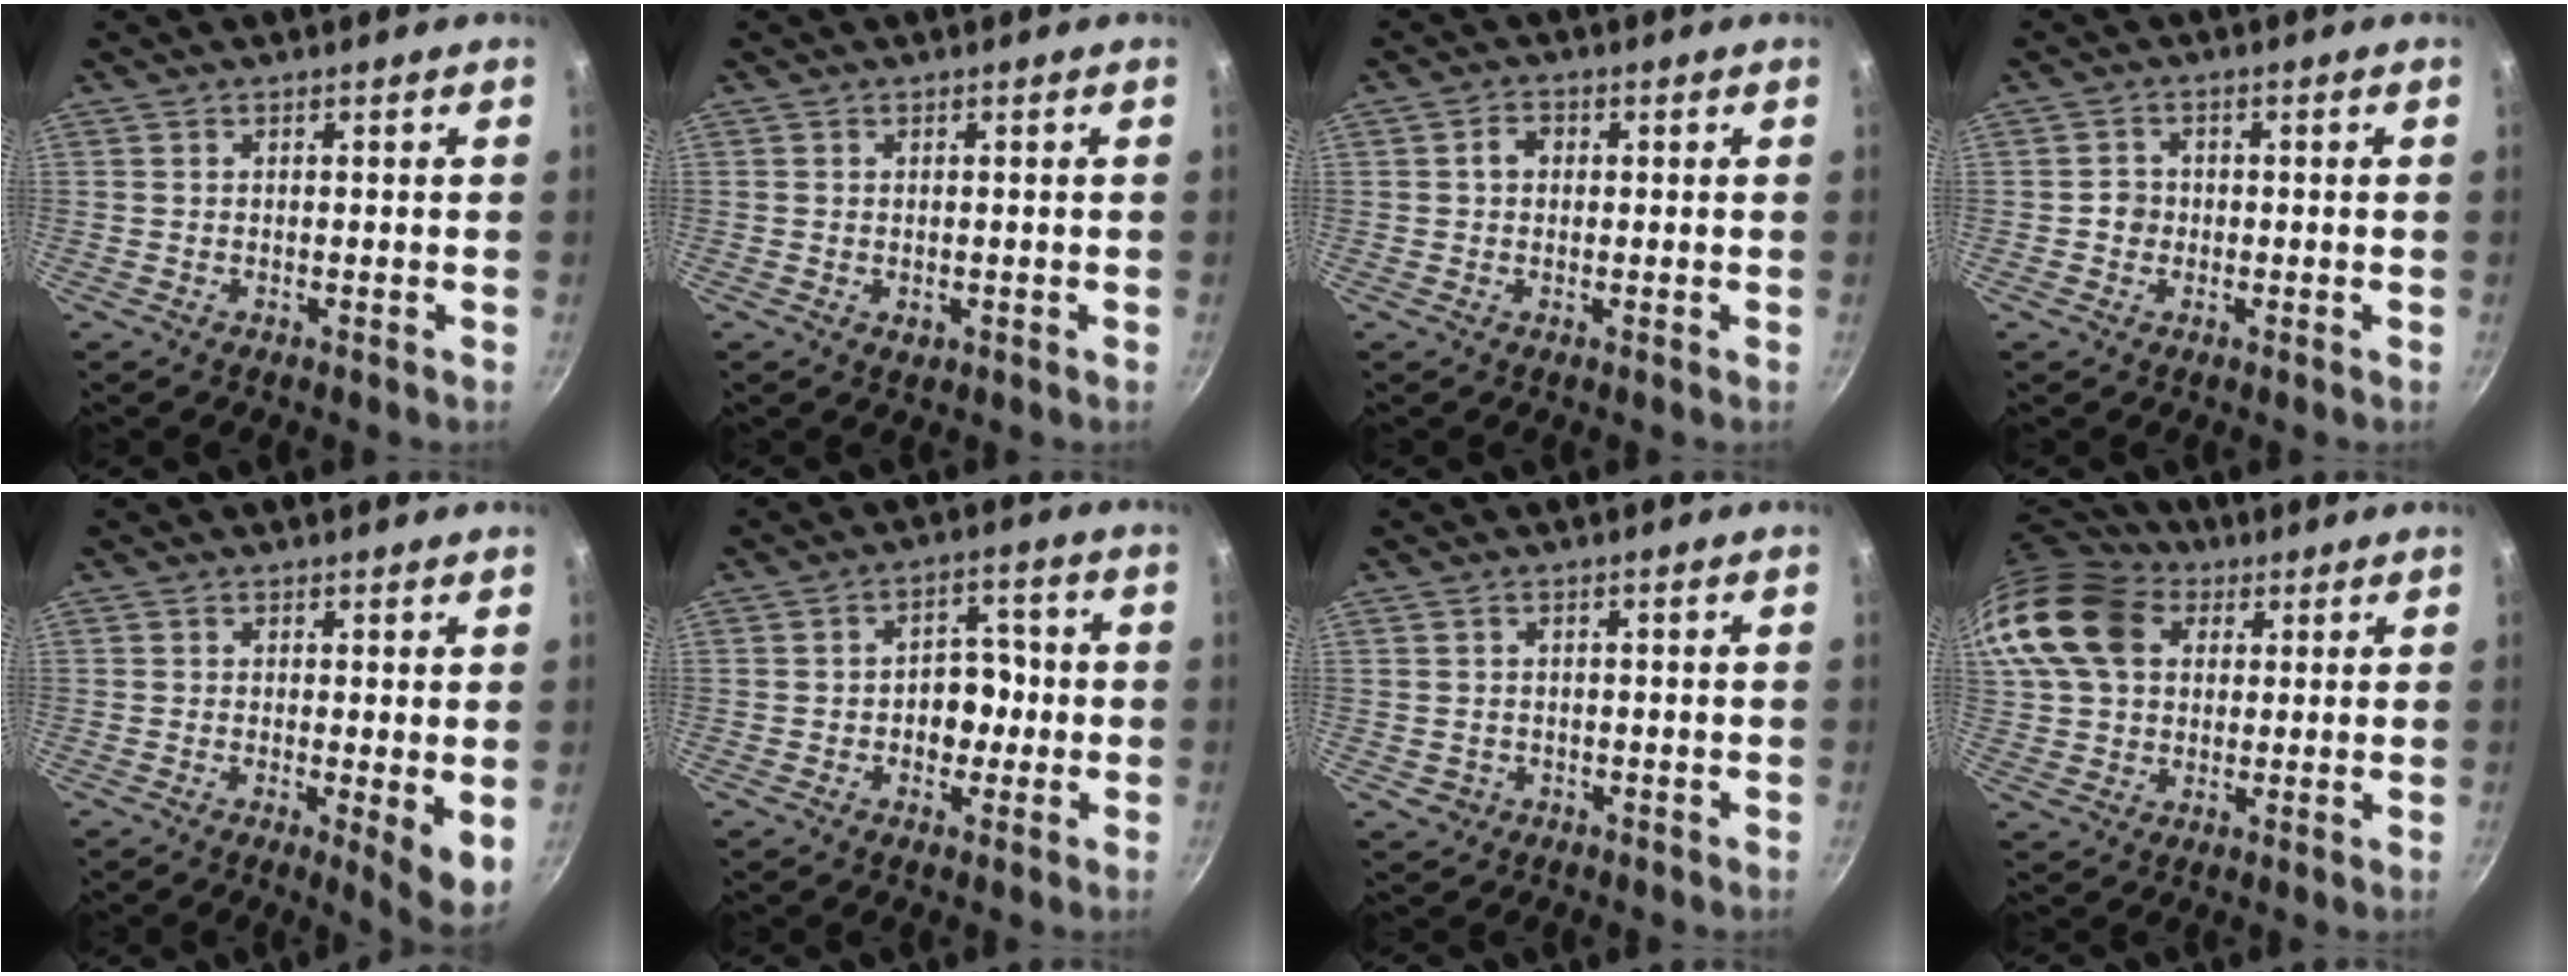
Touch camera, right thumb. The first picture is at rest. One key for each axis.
{"total": 1.2, "fx": -0.1, "fy": 0.9, "fz": 0.7, "tx": -0.009, "ty": -0.002, "tz": -0.002}
{"total": 2.7, "fx": 0.3, "fy": 2.2, "fz": 1.6, "tx": -0.014, "ty": 0.007, "tz": 0.002}
{"total": 2.8, "fx": -0.6, "fy": 2.6, "fz": 1.0, "tx": 0.002, "ty": 0.009, "tz": -0.014}
{"total": 5.7, "fx": 0.1, "fy": 1.5, "fz": 5.5, "tx": -0.071, "ty": -0.021, "tz": -0.001}
{"total": 6.6, "fx": -0.9, "fy": 5.0, "fz": 4.3, "tx": -0.008, "ty": 0.017, "tz": -0.016}
{"total": 2.9, "fx": -0.8, "fy": 2.7, "fz": 0.8, "tx": -0.003, "ty": 0.007, "tz": -0.002}
{"total": 20.8, "fx": 6.9, "fy": 15.5, "fz": 12.1, "tx": -0.263, "ty": 0.028, "tz": 0.116}